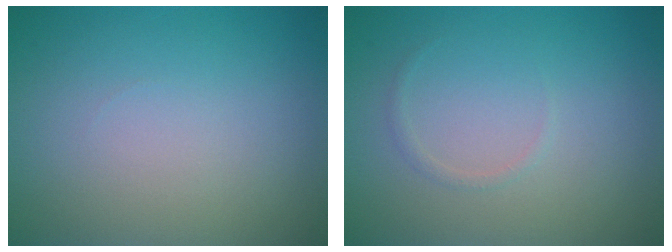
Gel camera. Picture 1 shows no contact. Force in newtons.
{"total": 0.6, "press": 0.6, "slide": 0.1}